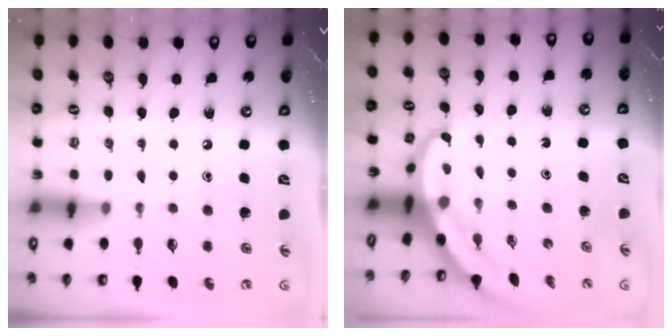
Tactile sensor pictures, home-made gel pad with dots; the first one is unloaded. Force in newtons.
{"total": 6.2, "press": 6.1, "slide": 0.6}